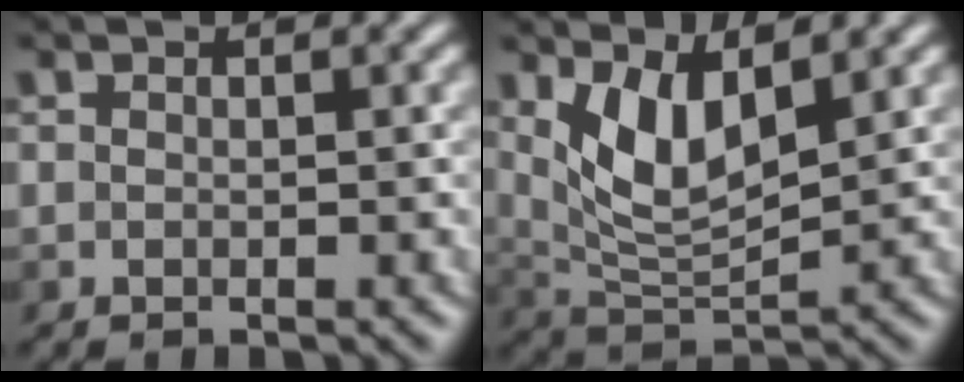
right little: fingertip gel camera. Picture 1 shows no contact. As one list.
[{"total": 5.0, "force": [1.8, 2.1, 4.1], "torque": [-0.089, -0.013, 0.038]}]